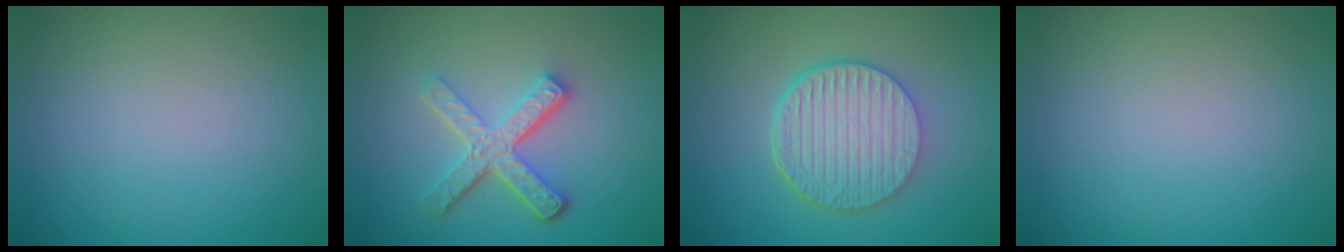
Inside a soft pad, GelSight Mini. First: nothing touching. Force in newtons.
{"total": 4.9, "press": 3.6, "slide": 3.3}
{"total": 6.6, "press": 4.8, "slide": 4.5}
{"total": 0.0}